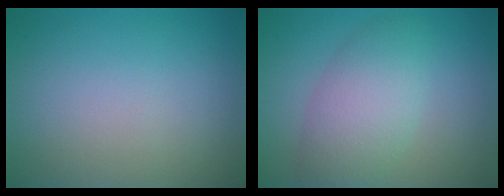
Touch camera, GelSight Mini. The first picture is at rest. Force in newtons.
{"total": 5.1, "press": 5.1, "slide": 0.3}